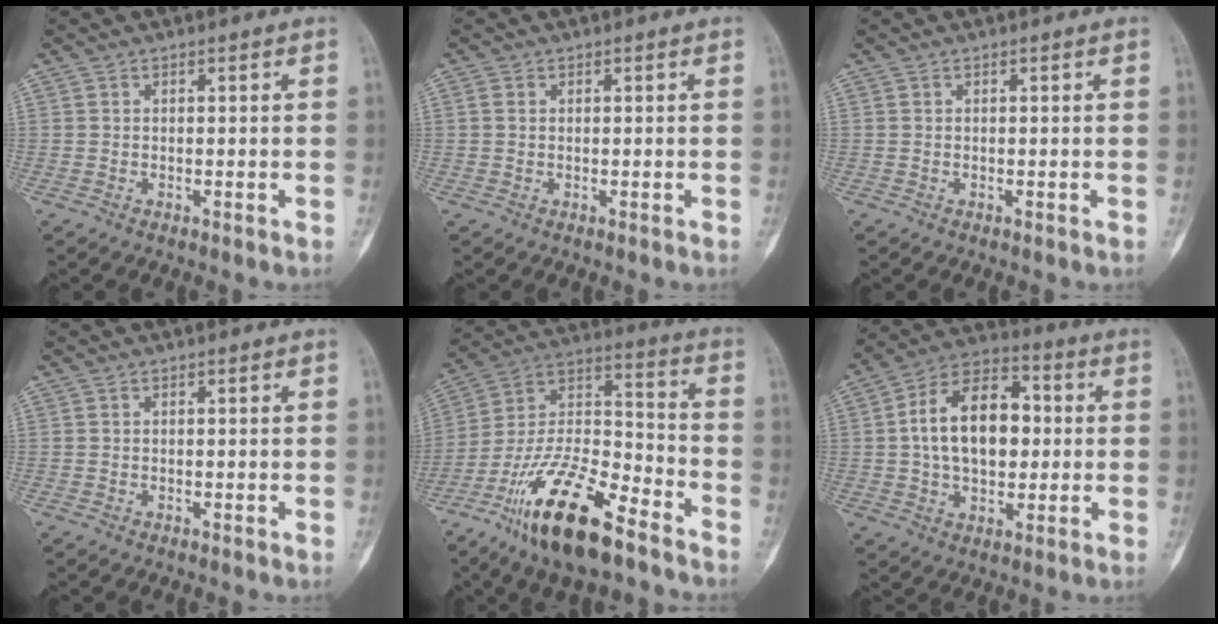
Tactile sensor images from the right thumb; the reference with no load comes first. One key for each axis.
{"total": 1.0, "fx": 0.2, "fy": 0.7, "fz": 0.7, "tx": -0.017, "ty": 0.002, "tz": 0.006}
{"total": 0.0}
{"total": 0.0}
{"total": 21.2, "fx": -13.8, "fy": 6.9, "fz": 14.6, "tx": -0.279, "ty": 0.071, "tz": -0.251}
{"total": 16.8, "fx": 1.3, "fy": 10.5, "fz": 13.0, "tx": -0.193, "ty": 0.024, "tz": 0.016}